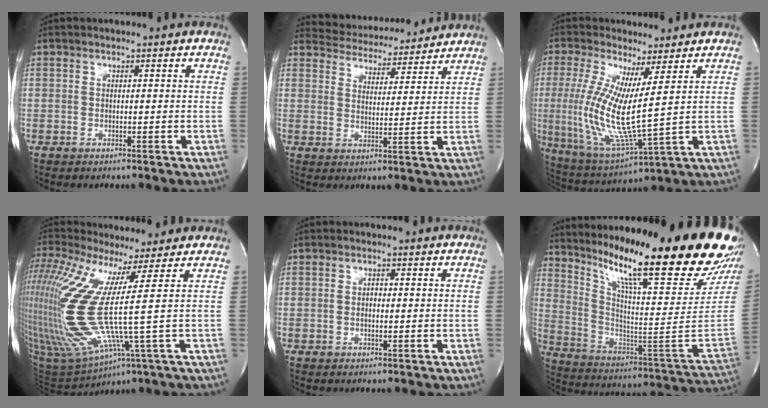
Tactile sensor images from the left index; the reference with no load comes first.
{"total": 13.8, "force": [13.3, 3.0, 2.4], "torque": [-0.032, 0.009, 0.184]}
{"total": 13.5, "force": [1.9, 1.3, 13.3], "torque": [-0.289, -0.019, 0.038]}
{"total": 19.3, "force": [4.1, 0.9, 18.8], "torque": [-0.438, -0.009, 0.084]}
{"total": 1.3, "force": [-0.1, 0.6, 1.2], "torque": [-0.022, 0.002, -0.002]}
{"total": 29.9, "force": [21.8, 2.1, 20.3], "torque": [-0.327, -0.068, 0.318]}